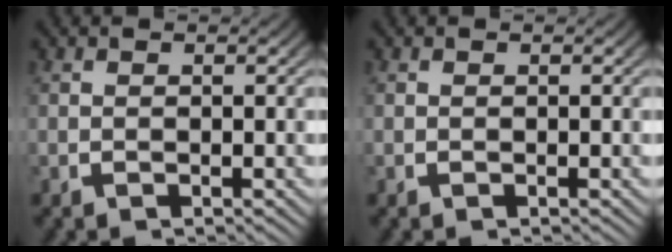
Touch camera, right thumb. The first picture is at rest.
{"total": 0.0}